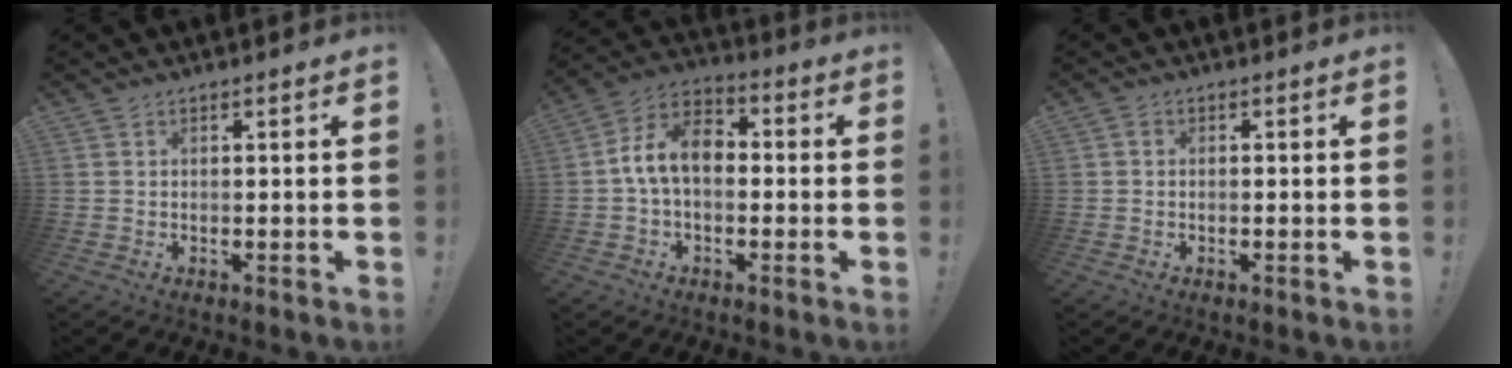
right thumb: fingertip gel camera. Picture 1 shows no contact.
{"total": 11.4, "force": [0.1, 7.2, 8.8], "torque": [-0.154, 0.016, 0.004]}
{"total": 0.8, "force": [-0.5, 0.6, 0.3], "torque": [-0.006, 0.003, -0.008]}